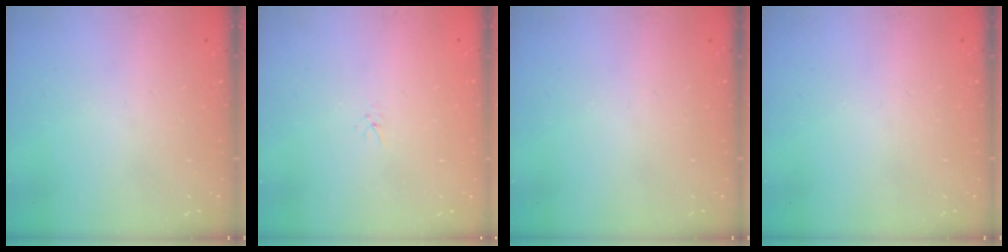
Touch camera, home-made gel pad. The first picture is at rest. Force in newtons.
{"total": 1.6, "press": 1.6, "slide": 0.2}
{"total": 0.0}
{"total": 0.0}